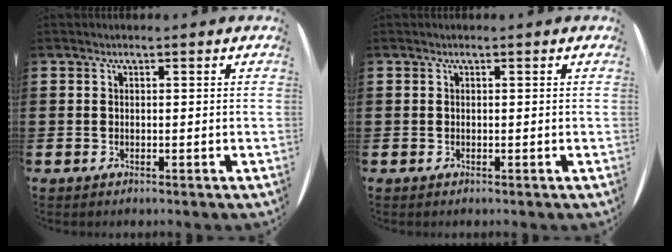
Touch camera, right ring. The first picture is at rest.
{"total": 0.0}